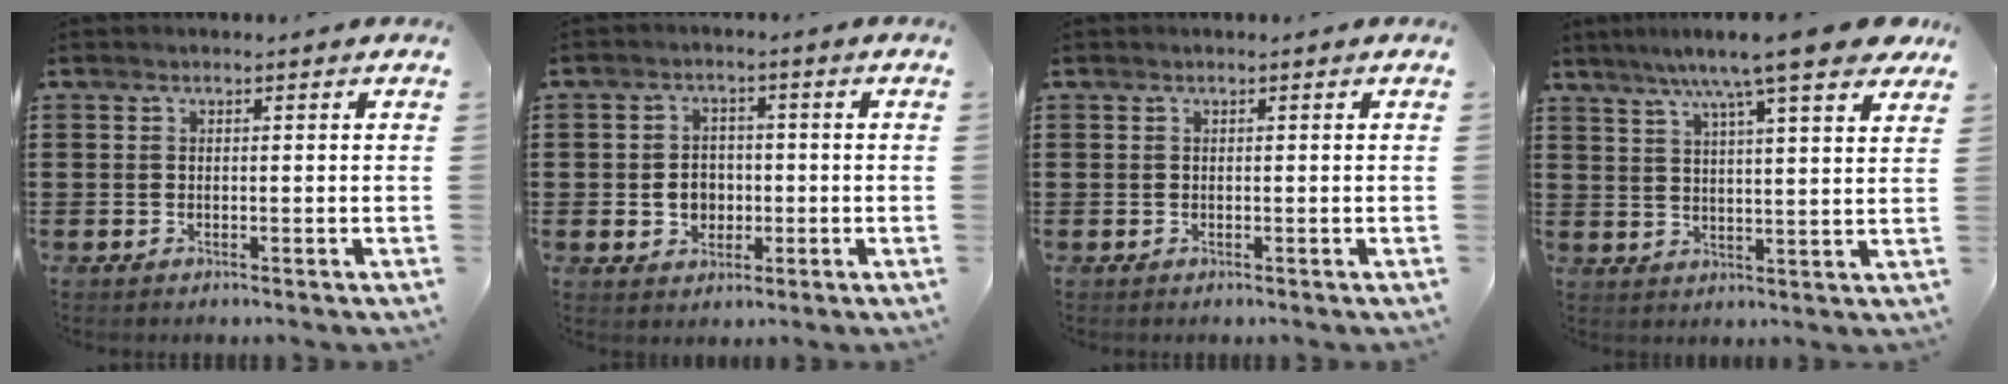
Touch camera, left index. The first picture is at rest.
{"total": 3.9, "force": [-0.7, 3.3, 1.9], "torque": [-0.038, 0.003, -0.018]}
{"total": 0.0}
{"total": 10.3, "force": [7.9, 0.7, 6.6], "torque": [-0.128, -0.027, 0.128]}